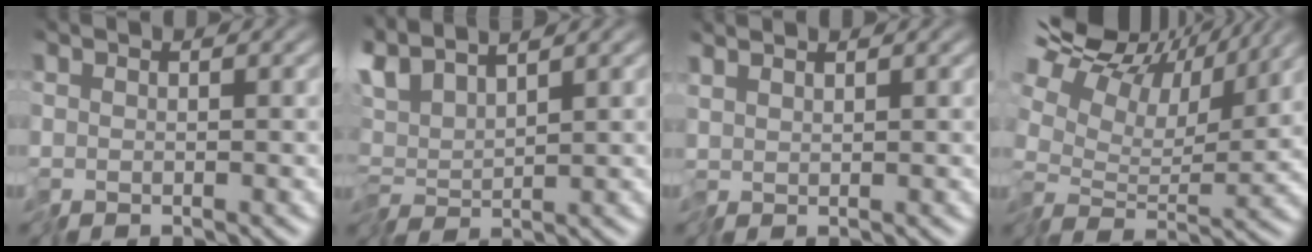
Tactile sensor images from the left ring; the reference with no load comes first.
{"total": 3.4, "force": [2.0, 0.9, 2.7], "torque": [-0.066, 0.010, 0.031]}
{"total": 1.1, "force": [1.1, -0.2, 0.2], "torque": [-0.006, 0.006, 0.022]}
{"total": 12.3, "force": [7.0, 6.9, 7.4], "torque": [-0.178, 0.044, 0.106]}